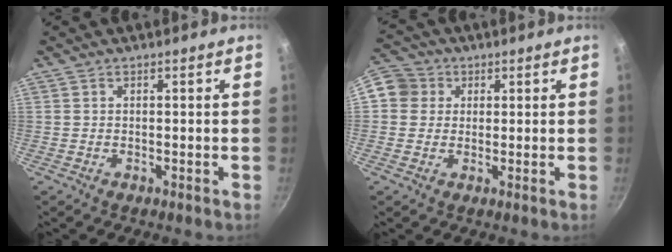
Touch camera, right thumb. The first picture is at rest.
{"total": 8.6, "force": [1.8, 7.8, 3.1], "torque": [-0.043, 0.016, 0.019]}